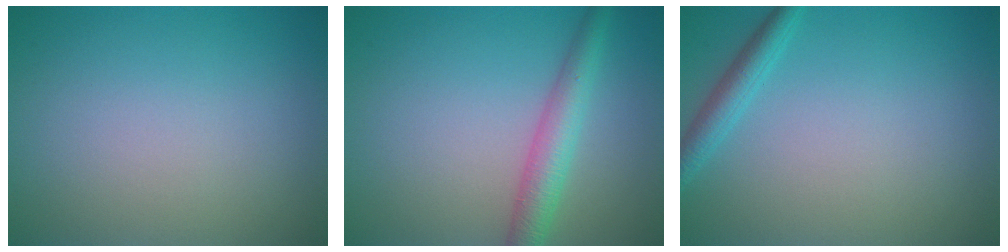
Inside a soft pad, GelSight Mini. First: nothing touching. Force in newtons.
{"total": 3.5, "press": 3.5, "slide": 0.1}
{"total": 2.1, "press": 2.1, "slide": 0.1}